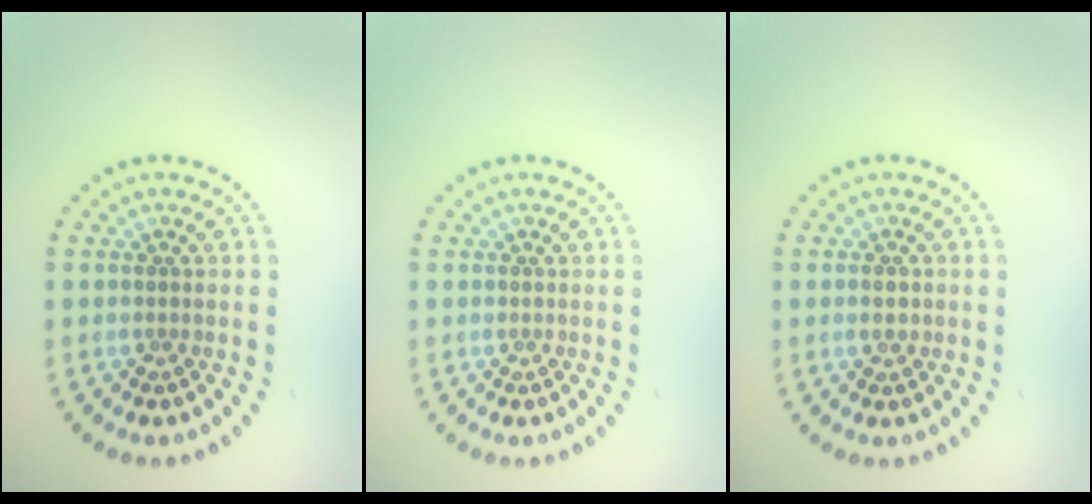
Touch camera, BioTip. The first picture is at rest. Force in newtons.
{"total": 0.0}
{"total": 1.2, "press": 1.1, "slide": 0.1}